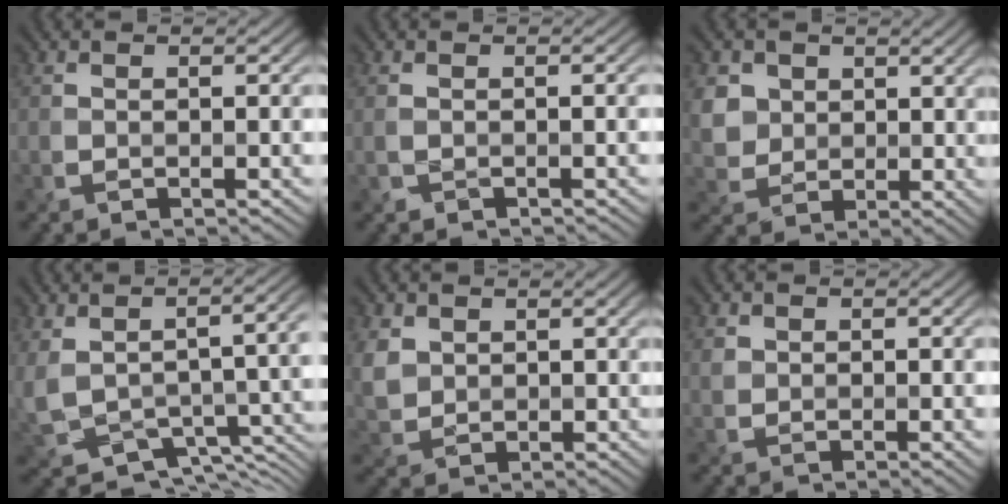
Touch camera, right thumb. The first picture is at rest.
{"total": 0.7, "force": [-0.4, 0.4, 0.4], "torque": [-0.011, -0.002, -0.008]}
{"total": 5.6, "force": [2.3, 4.6, 2.1], "torque": [-0.079, -0.004, 0.042]}
{"total": 9.7, "force": [-1.1, 5.8, 7.7], "torque": [-0.149, -0.035, 0.009]}
{"total": 4.1, "force": [2.1, 3.1, 1.6], "torque": [-0.053, 0.001, 0.045]}
{"total": 1.5, "force": [0.9, 1.2, 0.3], "torque": [-0.006, -0.003, 0.019]}